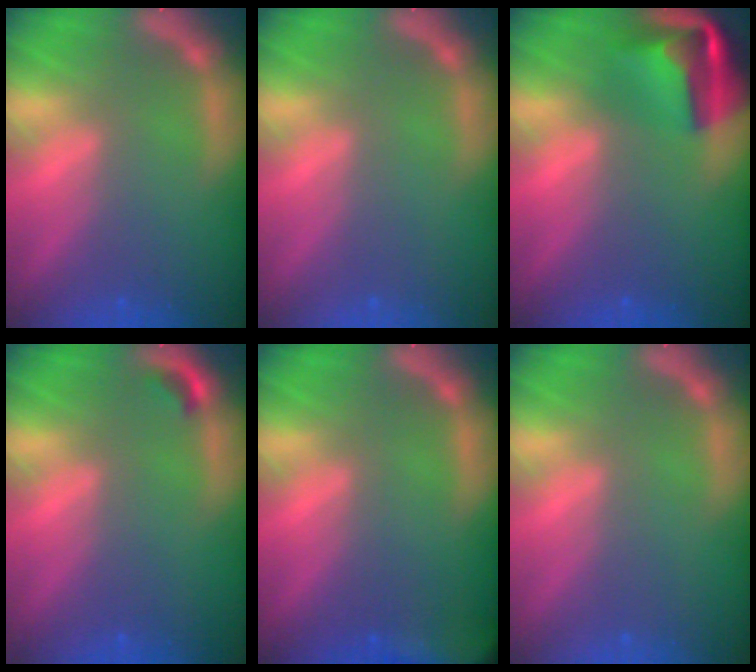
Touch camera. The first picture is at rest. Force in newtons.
{"total": 0.0}
{"total": 7.4}
{"total": 0.9}
{"total": 8.5}
{"total": 0.0}